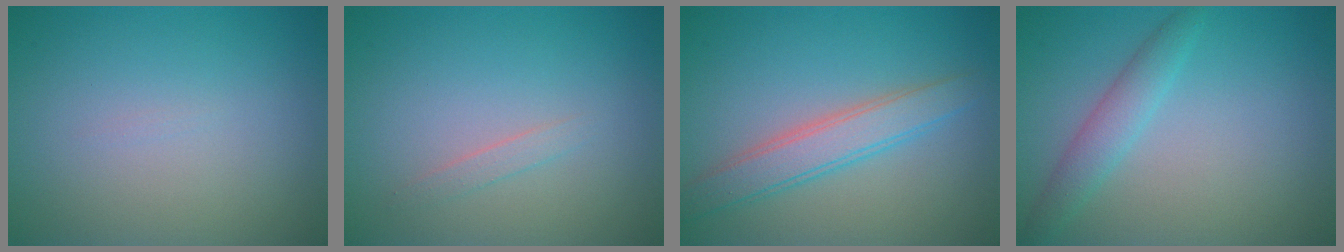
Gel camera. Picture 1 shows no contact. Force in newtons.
{"total": 0.9, "press": 0.9, "slide": 0.1}
{"total": 3.6, "press": 3.5, "slide": 0.2}
{"total": 2.4, "press": 2.4, "slide": 0.0}